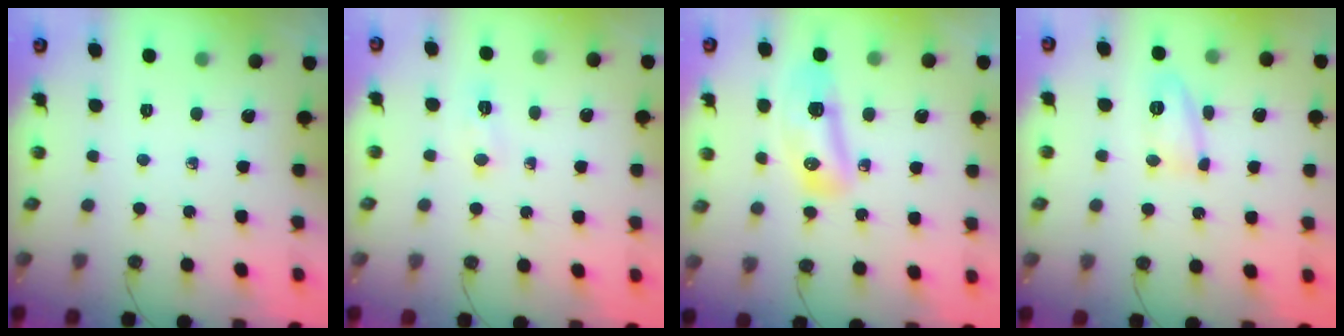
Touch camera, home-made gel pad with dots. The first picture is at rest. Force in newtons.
{"total": 5.2, "press": 5.0, "slide": 1.5}
{"total": 11.4, "press": 10.6, "slide": 4.2}
{"total": 9.8, "press": 9.8, "slide": 0.9}